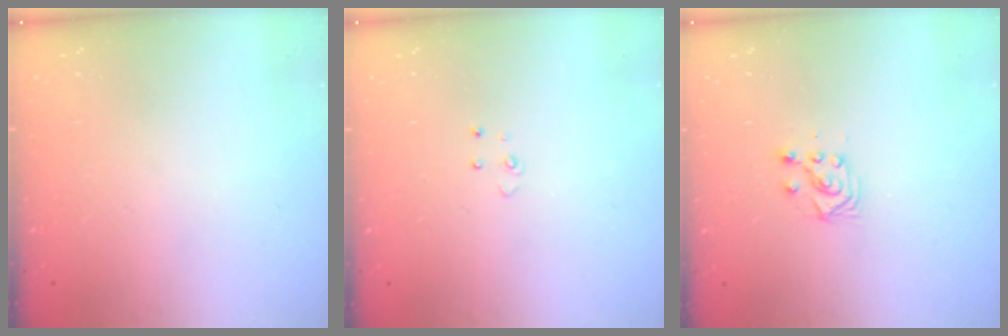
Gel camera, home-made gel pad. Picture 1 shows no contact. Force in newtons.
{"total": 3.8, "press": 3.8, "slide": 0.3}
{"total": 5.7, "press": 5.6, "slide": 0.9}